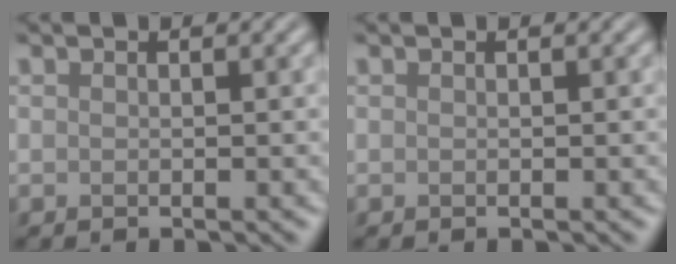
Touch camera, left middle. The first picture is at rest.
{"total": 0.0}